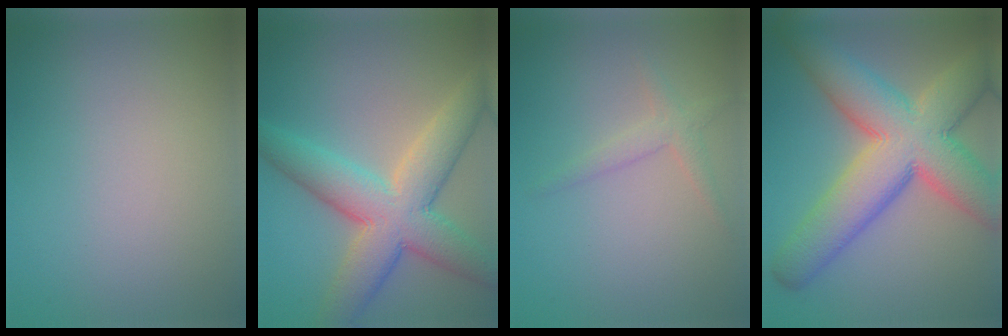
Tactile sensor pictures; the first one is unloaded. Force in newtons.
{"total": 8.8, "press": 8.8, "slide": 0.3}
{"total": 1.7, "press": 1.6, "slide": 0.1}
{"total": 12.1, "press": 12.1, "slide": 0.7}